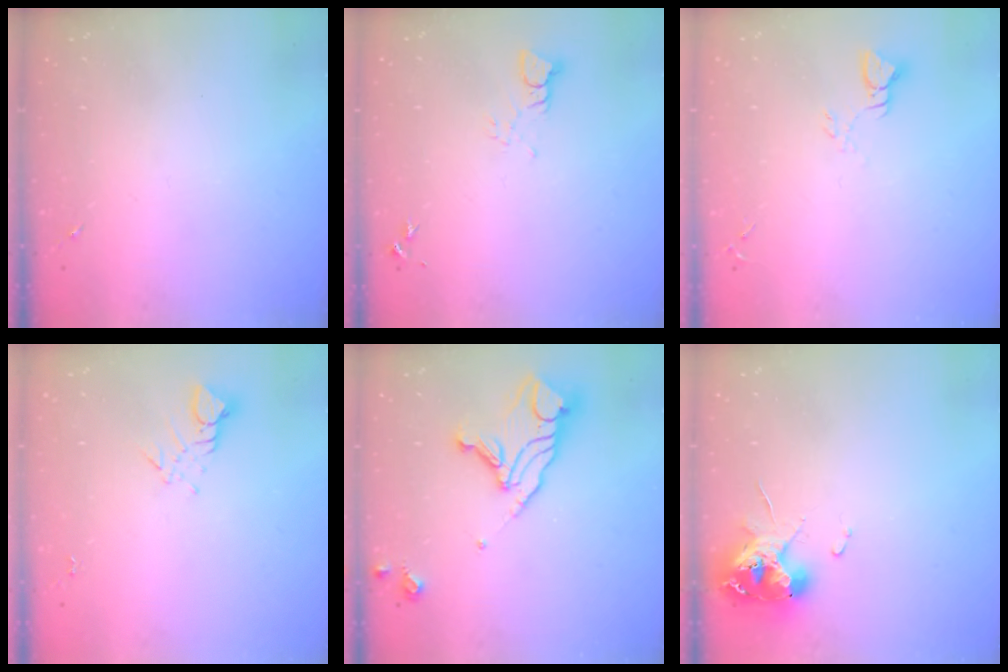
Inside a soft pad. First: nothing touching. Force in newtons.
{"total": 3.3, "press": 3.3, "slide": 0.0}
{"total": 2.8, "press": 2.8, "slide": 0.2}
{"total": 3.8, "press": 3.8, "slide": 0.2}
{"total": 14.3, "press": 14.3, "slide": 1.0}
{"total": 11.1, "press": 11.0, "slide": 1.2}